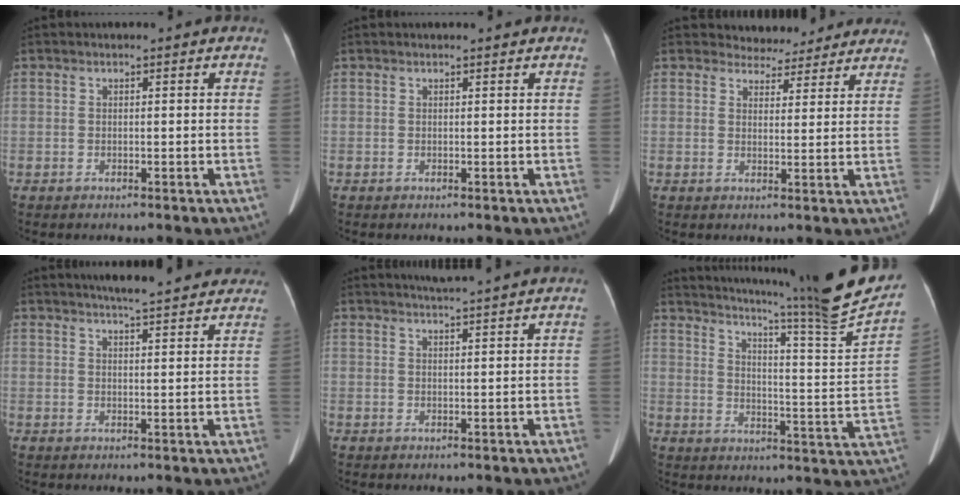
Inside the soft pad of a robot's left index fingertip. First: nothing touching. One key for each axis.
{"total": 0.6, "fx": 0.5, "fy": -0.1, "fz": 0.1, "tx": -0.009, "ty": -0.005, "tz": 0.007}
{"total": 7.1, "fx": 6.6, "fy": 2.7, "fz": 0.0, "tx": 0.013, "ty": 0.006, "tz": 0.069}
{"total": 12.6, "fx": 11.3, "fy": 1.6, "fz": 5.3, "tx": -0.064, "ty": 0.010, "tz": 0.130}
{"total": 5.5, "fx": 5.0, "fy": -1.0, "fz": 2.1, "tx": -0.031, "ty": 0.014, "tz": 0.065}
{"total": 22.4, "fx": 19.1, "fy": -2.3, "fz": 11.4, "tx": -0.185, "ty": -0.074, "tz": 0.249}